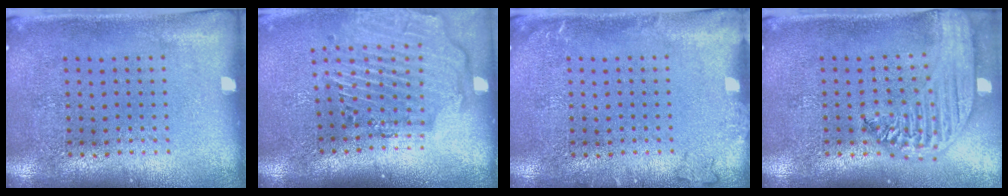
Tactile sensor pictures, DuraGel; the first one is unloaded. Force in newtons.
{"total": 2.8, "press": 2.3, "slide": 1.6}
{"total": 1.1, "press": 1.0, "slide": 0.3}
{"total": 2.8, "press": 2.2, "slide": 1.6}